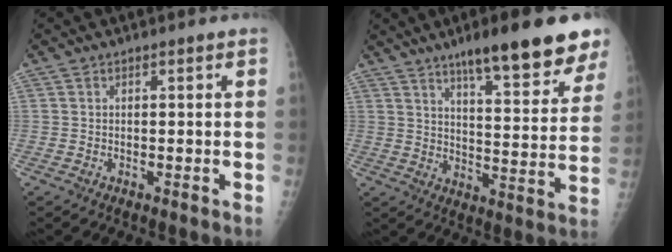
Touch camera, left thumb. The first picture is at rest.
{"total": 18.1, "force": [12.4, 3.8, 12.6], "torque": [-0.142, -0.060, 0.180]}